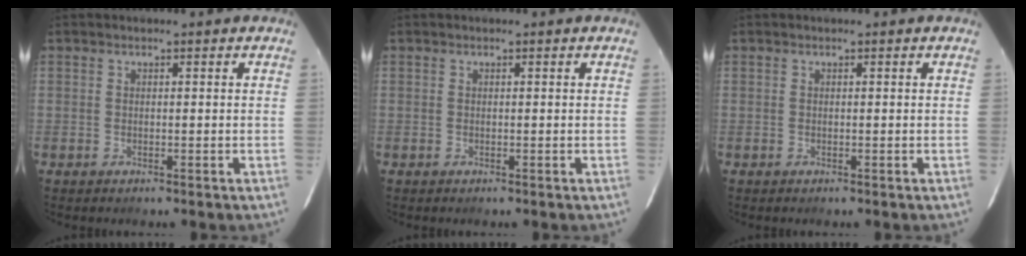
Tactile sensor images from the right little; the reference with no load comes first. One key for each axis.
{"total": 0.0}
{"total": 0.0}